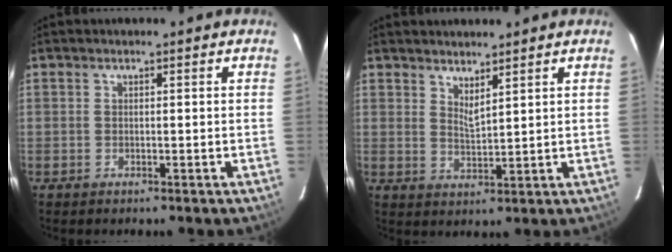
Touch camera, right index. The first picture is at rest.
{"total": 3.4, "force": [2.9, 0.3, 1.8], "torque": [-0.032, -0.005, 0.048]}